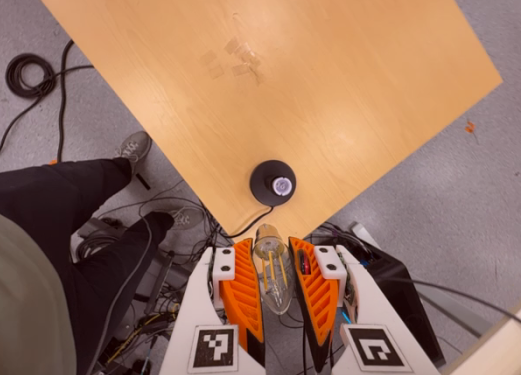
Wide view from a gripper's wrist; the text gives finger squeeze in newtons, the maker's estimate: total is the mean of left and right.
{"total": 21.7, "left": 23.2, "right": 20.1}